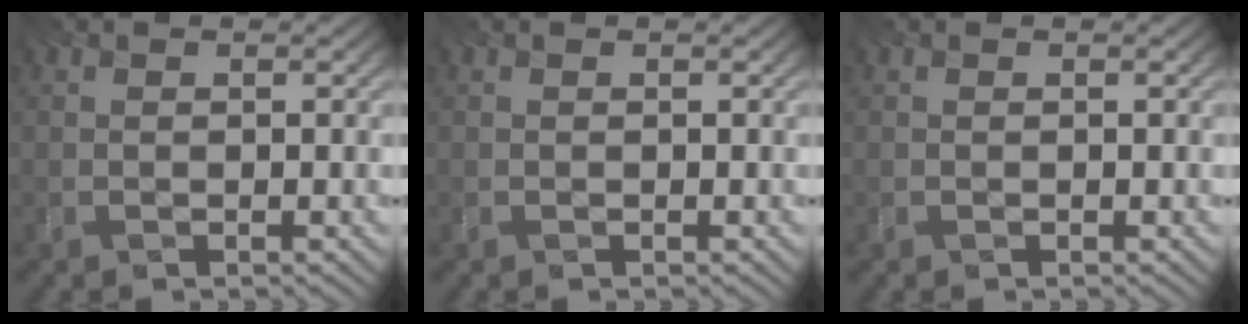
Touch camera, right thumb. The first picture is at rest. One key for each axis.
{"total": 0.0}
{"total": 0.0}